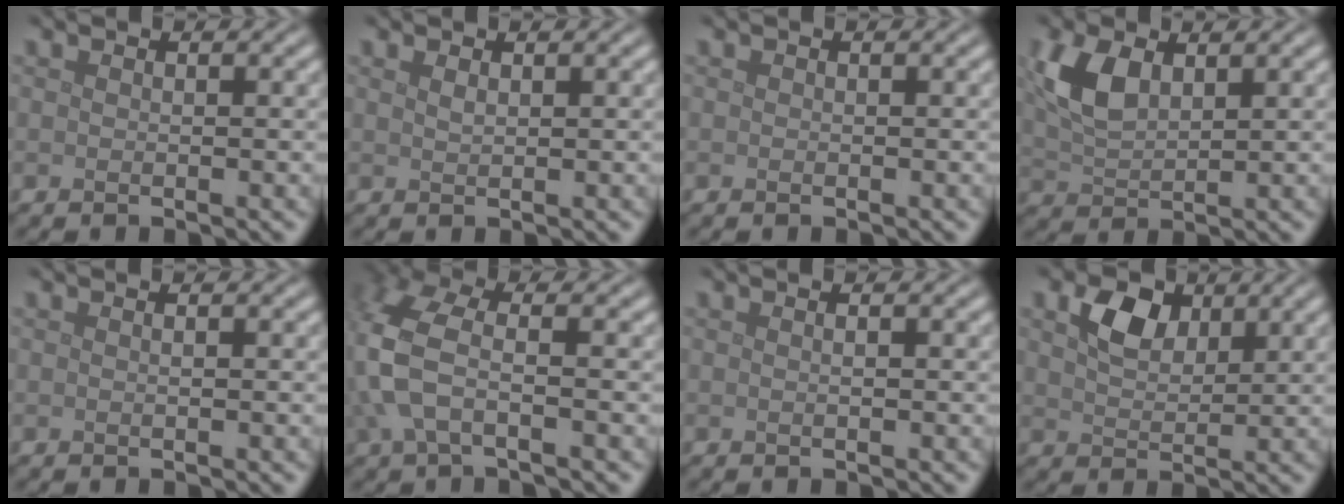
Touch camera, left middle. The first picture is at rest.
{"total": 0.8, "force": [0.6, 0.3, 0.5], "torque": [-0.013, 0.000, 0.013]}
{"total": 0.0}
{"total": 5.0, "force": [1.9, 2.7, 3.8], "torque": [-0.094, 0.006, 0.039]}
{"total": 0.6, "force": [0.2, 0.2, 0.5], "torque": [-0.009, 0.004, 0.002]}
{"total": 5.5, "force": [-0.7, 2.7, 4.7], "torque": [-0.120, 0.006, -0.023]}
{"total": 0.9, "force": [0.3, 0.3, 0.8], "torque": [-0.005, -0.002, 0.002]}
{"total": 3.7, "force": [1.9, 2.4, 2.1], "torque": [-0.043, 0.004, 0.033]}